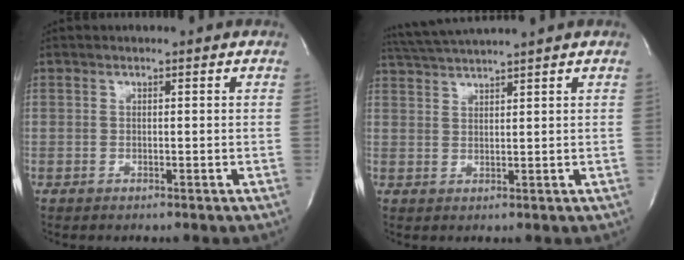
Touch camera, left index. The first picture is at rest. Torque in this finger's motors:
{"motor_torque": [0.54, -0.94, 0.10, 0.05]}